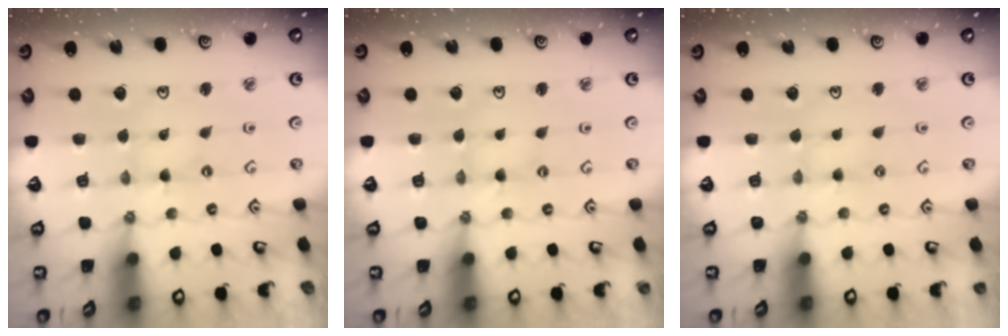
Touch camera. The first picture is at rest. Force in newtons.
{"total": 0.0}
{"total": 2.3, "press": 2.3, "slide": 0.5}